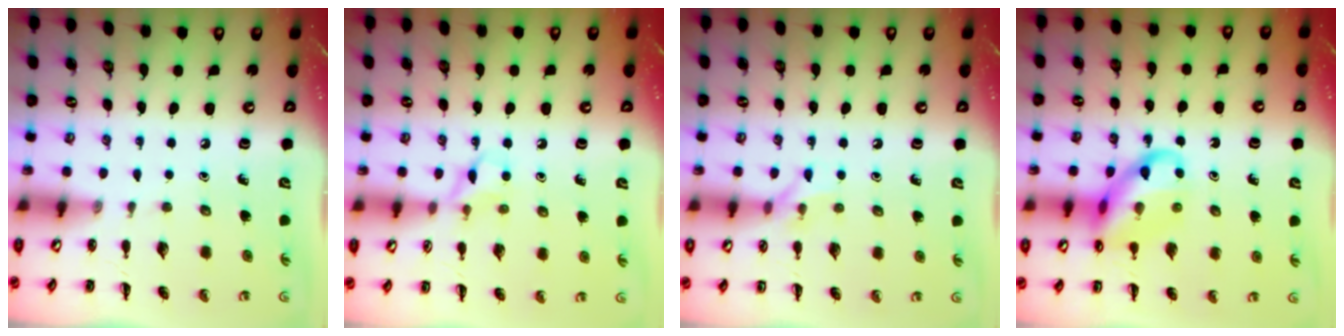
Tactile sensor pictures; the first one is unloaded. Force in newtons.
{"total": 6.7, "press": 6.5, "slide": 1.8}
{"total": 6.3, "press": 6.2, "slide": 0.9}
{"total": 13.8, "press": 13.6, "slide": 2.1}